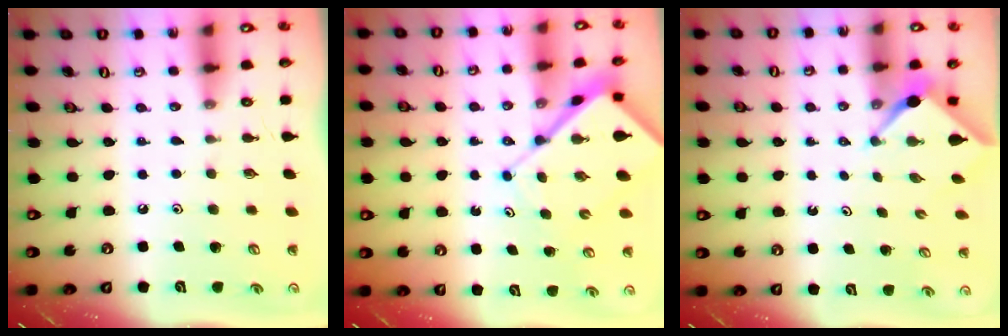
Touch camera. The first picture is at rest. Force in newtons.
{"total": 8.9, "press": 8.9, "slide": 0.9}
{"total": 2.4, "press": 2.4, "slide": 0.3}